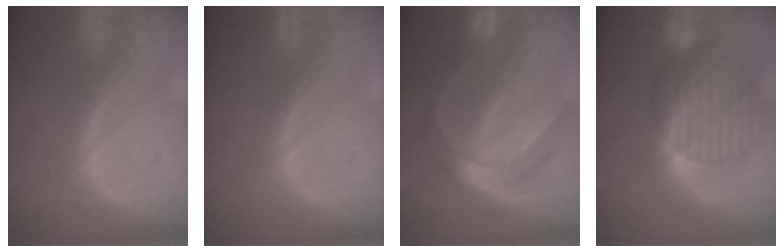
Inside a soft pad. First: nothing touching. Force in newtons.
{"total": 0.0}
{"total": 8.3, "press": 8.2, "slide": 0.8}
{"total": 10.7, "press": 9.1, "slide": 5.6}